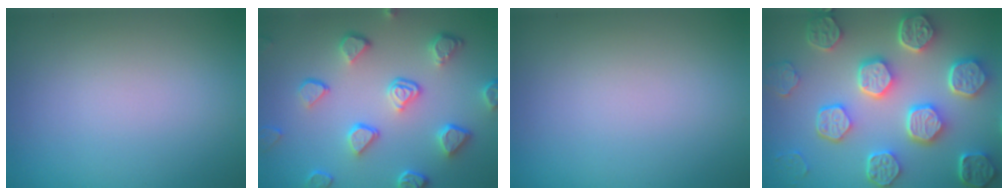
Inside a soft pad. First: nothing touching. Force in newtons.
{"total": 5.1, "press": 4.2, "slide": 2.9}
{"total": 0.0}
{"total": 8.5, "press": 6.4, "slide": 5.6}